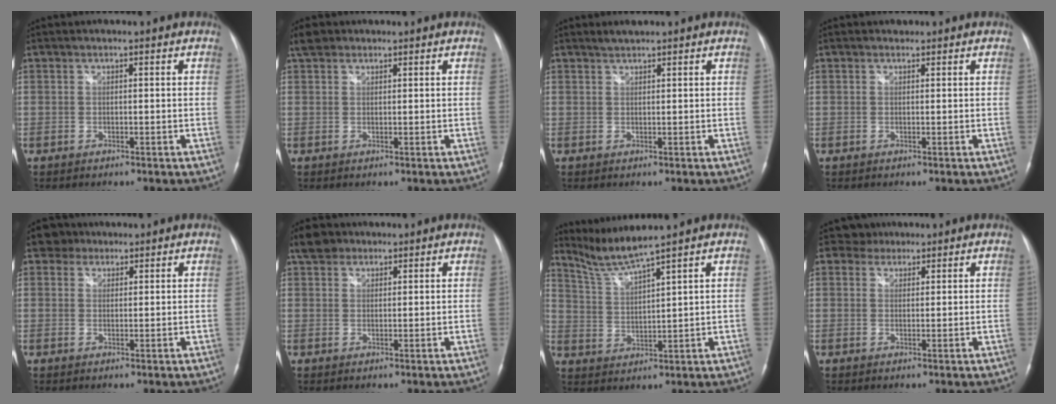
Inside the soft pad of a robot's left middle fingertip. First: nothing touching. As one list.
[{"total": 2.6, "force": [1.9, 1.5, 0.8], "torque": [-0.024, 0.018, 0.036]}, {"total": 1.4, "force": [1.4, 0.0, 0.5], "torque": [-0.013, 0.003, 0.029]}, {"total": 0.6, "force": [0.5, 0.3, 0.0], "torque": [-0.002, 0.001, 0.009]}, {"total": 2.8, "force": [2.1, 1.8, -0.1], "torque": [0.001, 0.010, 0.031]}, {"total": 3.5, "force": [2.6, 2.2, 0.9], "torque": [-0.025, 0.016, 0.050]}, {"total": 6.0, "force": [5.3, -2.0, 1.8], "torque": [-0.050, -0.011, 0.112]}, {"total": 2.4, "force": [2.0, 1.3, -0.5], "torque": [0.009, 0.007, 0.030]}]